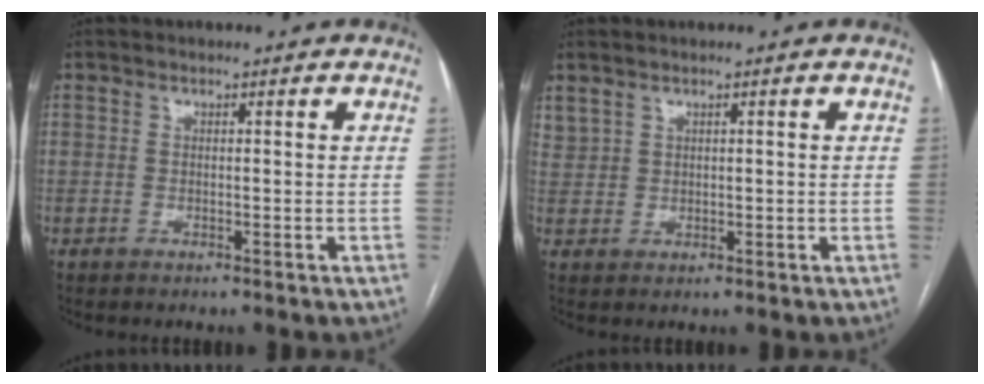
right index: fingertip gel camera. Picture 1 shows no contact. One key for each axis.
{"total": 1.9, "fx": 1.4, "fy": 1.2, "fz": 0.4, "tx": -0.012, "ty": 0.012, "tz": 0.037}